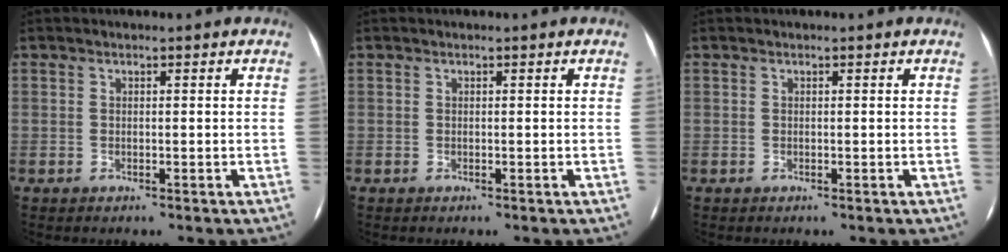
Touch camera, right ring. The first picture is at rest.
{"total": 0.0}
{"total": 0.0}